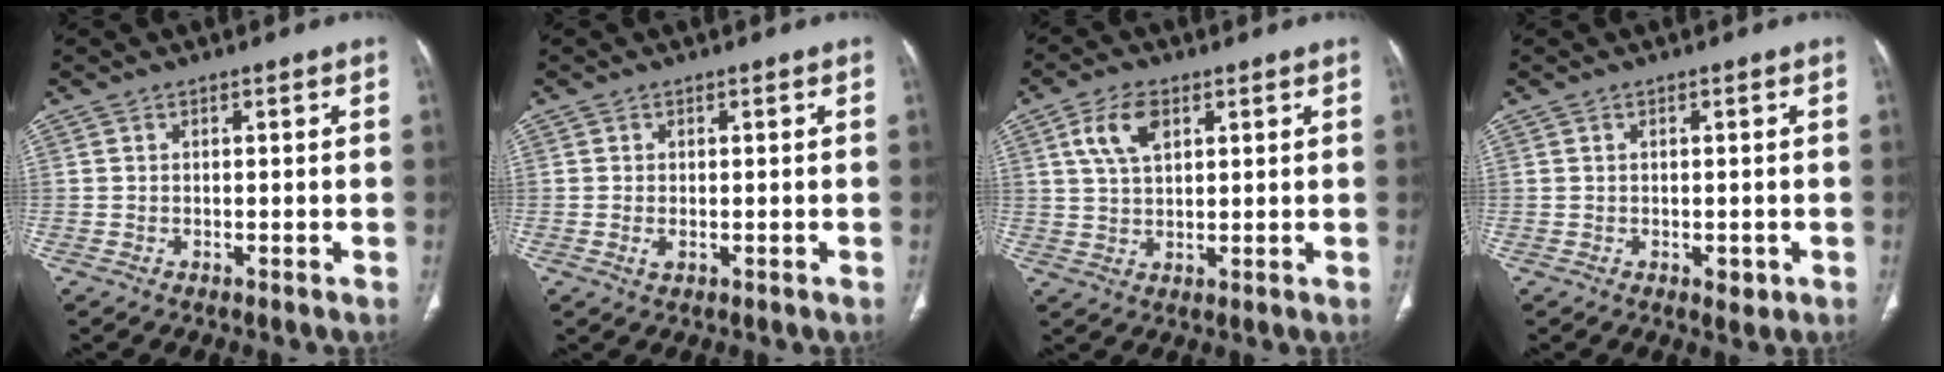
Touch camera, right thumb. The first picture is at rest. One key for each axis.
{"total": 1.3, "fx": -0.3, "fy": 0.7, "fz": 1.0, "tx": -0.023, "ty": -0.004, "tz": -0.004}
{"total": 6.8, "fx": 2.8, "fy": 3.7, "fz": 5.0, "tx": -0.093, "ty": -0.003, "tz": 0.055}
{"total": 1.7, "fx": -0.5, "fy": 1.0, "fz": 1.3, "tx": -0.009, "ty": -0.002, "tz": -0.003}